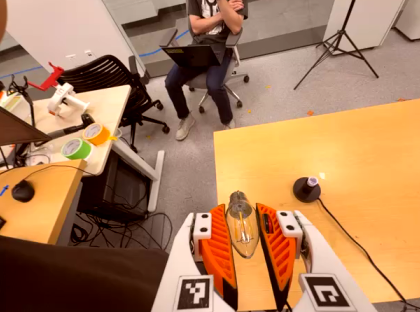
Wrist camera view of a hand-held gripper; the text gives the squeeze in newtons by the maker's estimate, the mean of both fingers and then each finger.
{"total": 14.2, "left": 15.9, "right": 12.5}